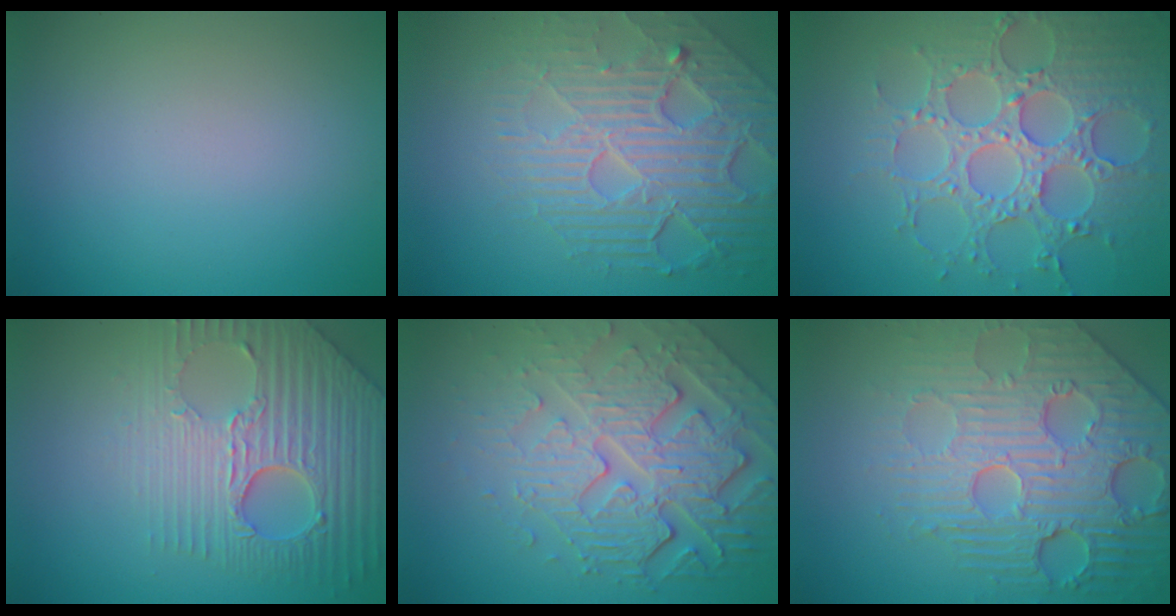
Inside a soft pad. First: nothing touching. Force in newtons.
{"total": 8.0, "press": 5.6, "slide": 5.7}
{"total": 6.5, "press": 5.5, "slide": 3.4}
{"total": 6.2, "press": 5.2, "slide": 3.3}
{"total": 8.0, "press": 5.7, "slide": 5.7}
{"total": 8.0, "press": 6.1, "slide": 5.2}